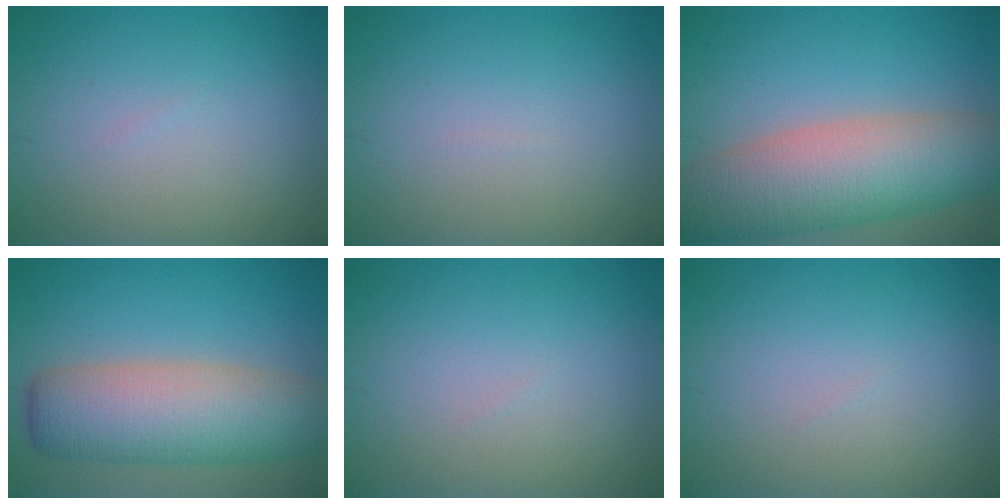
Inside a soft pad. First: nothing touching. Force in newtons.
{"total": 0.0}
{"total": 10.4, "press": 10.4, "slide": 0.5}
{"total": 9.1, "press": 9.1, "slide": 0.5}
{"total": 0.0}
{"total": 0.0}